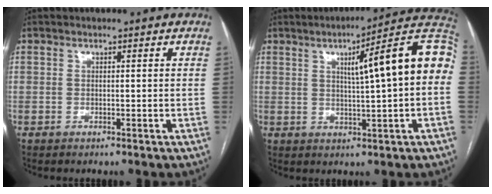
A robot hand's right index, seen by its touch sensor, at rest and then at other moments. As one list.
[{"total": 14.9, "force": [2.5, 0.7, 14.7], "torque": [-0.199, 0.032, 0.027]}]